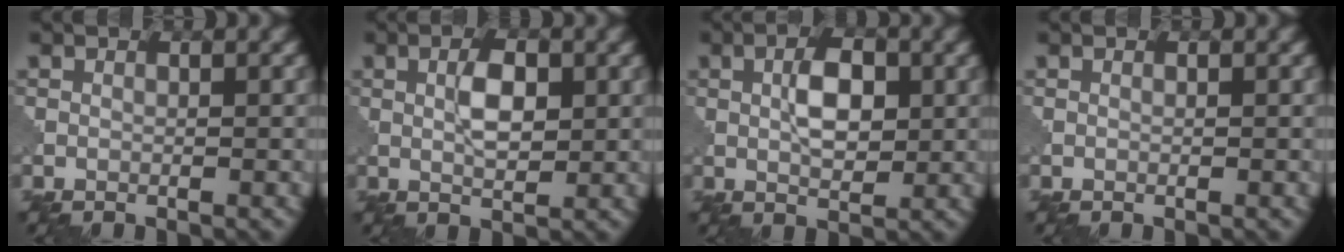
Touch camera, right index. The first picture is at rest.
{"total": 3.0, "force": [0.8, 1.2, 2.7], "torque": [-0.051, 0.002, 0.015]}
{"total": 3.8, "force": [0.8, 1.9, 3.2], "torque": [-0.059, 0.003, 0.014]}
{"total": 0.0}